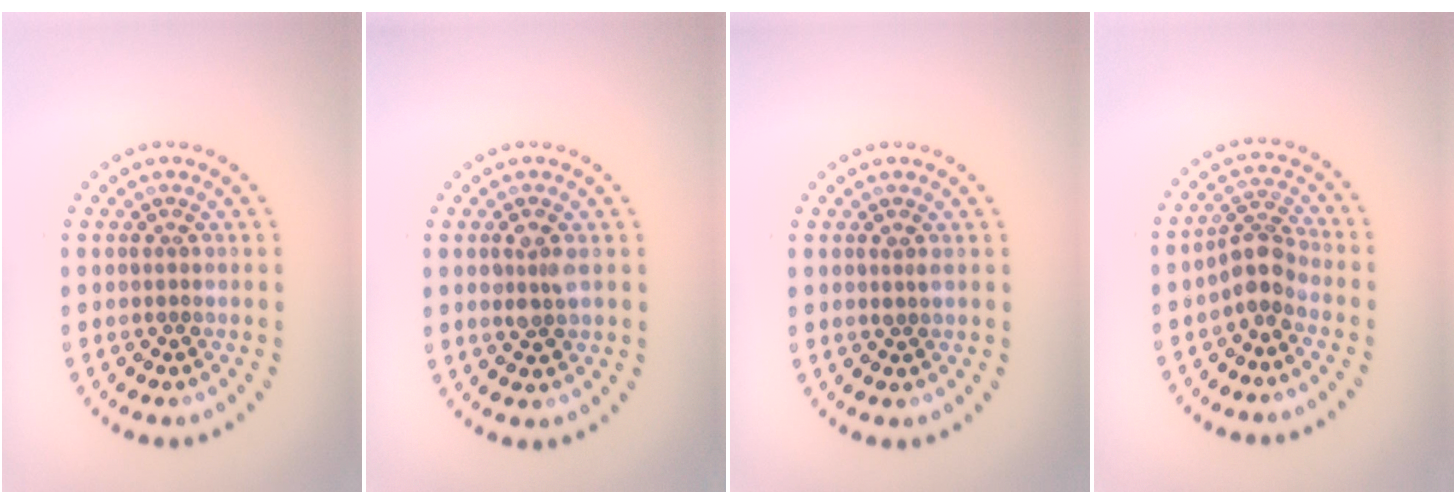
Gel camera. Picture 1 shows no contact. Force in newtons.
{"total": 2.1, "press": 2.0, "slide": 0.2}
{"total": 0.6, "press": 0.4, "slide": 0.4}
{"total": 2.9, "press": 2.3, "slide": 1.8}